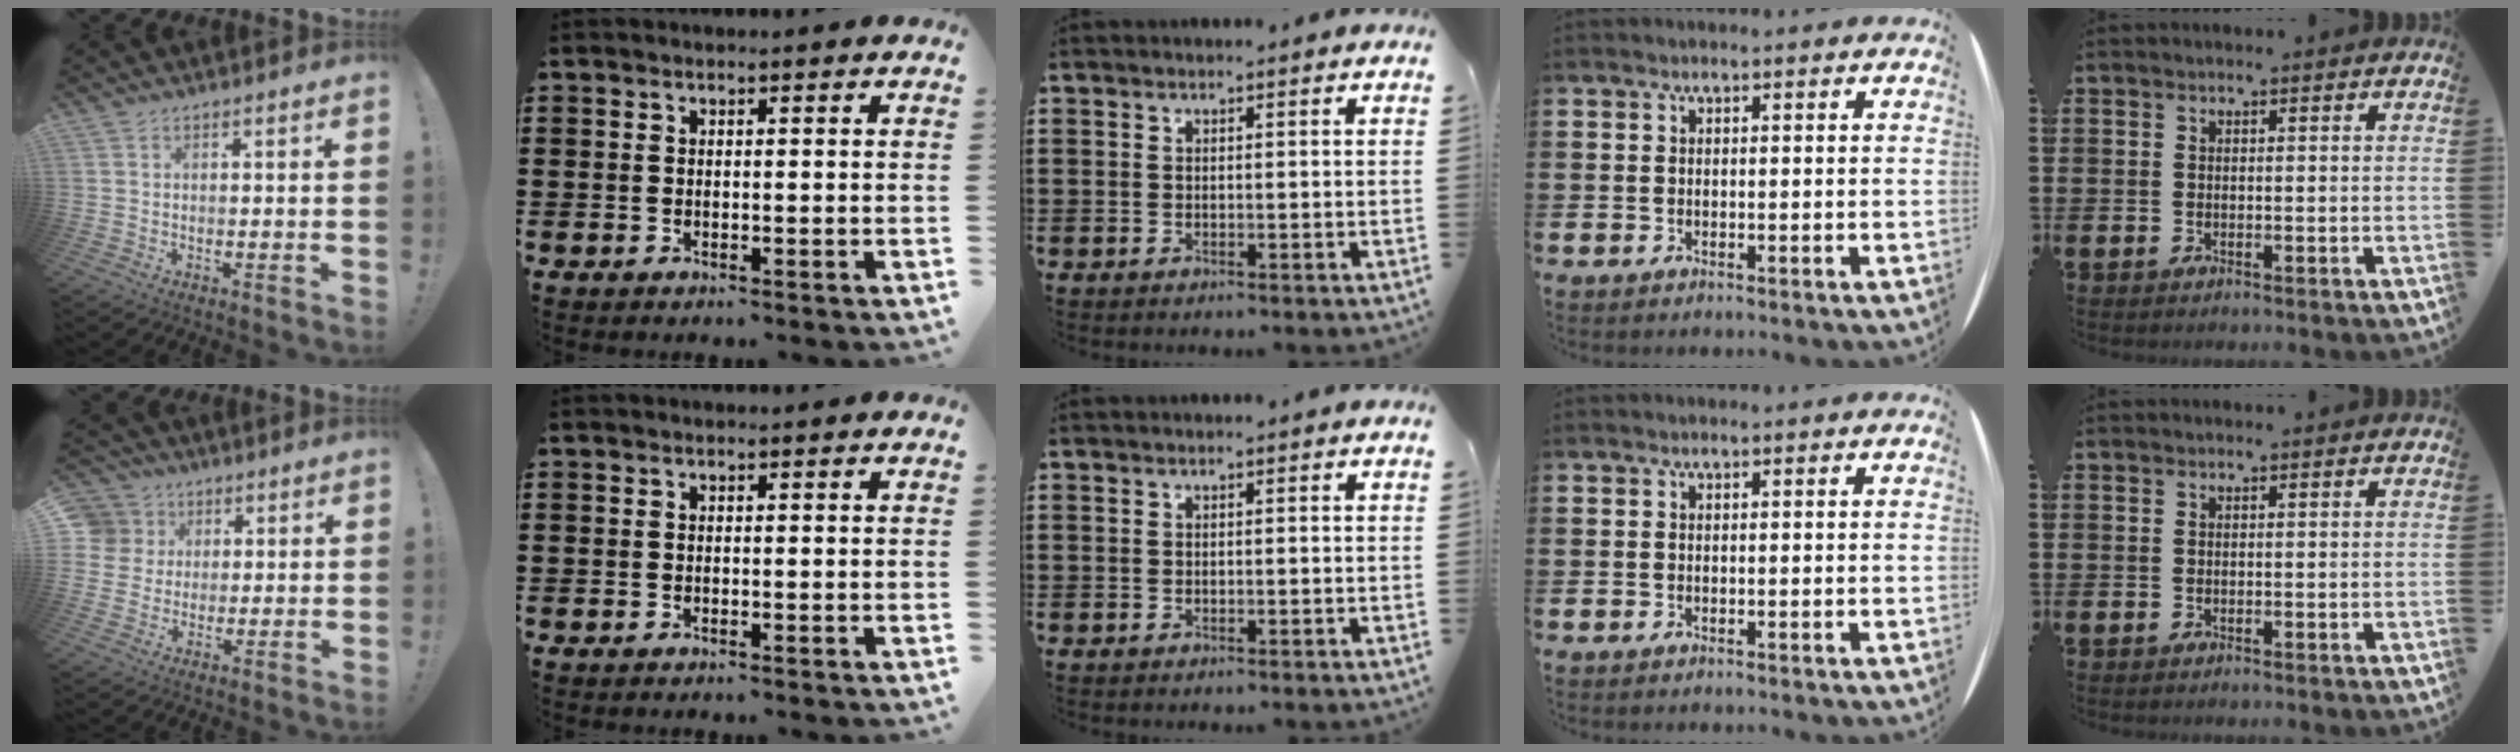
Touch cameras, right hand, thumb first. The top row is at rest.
{"thumb": {"total": 7.6, "force": [1.6, 7.3, 1.5], "torque": [-0.022, -0.006, 0.033]}}